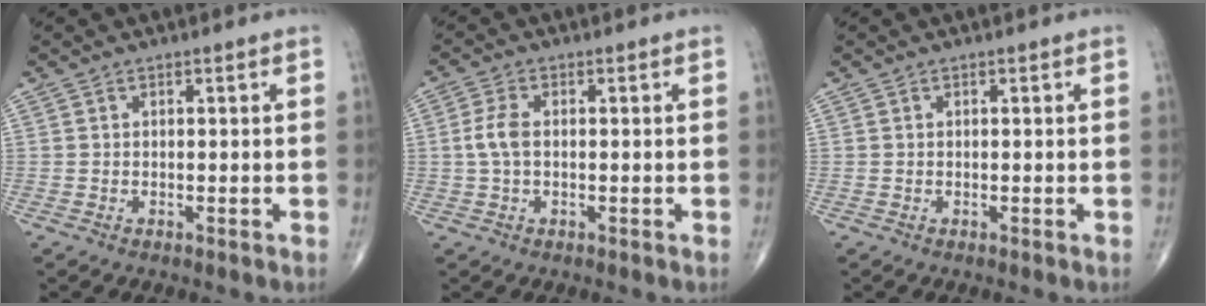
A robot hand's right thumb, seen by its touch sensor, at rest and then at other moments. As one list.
[{"total": 3.9, "force": [0.0, 2.1, 3.3], "torque": [-0.082, 0.007, -0.004]}, {"total": 0.0}]